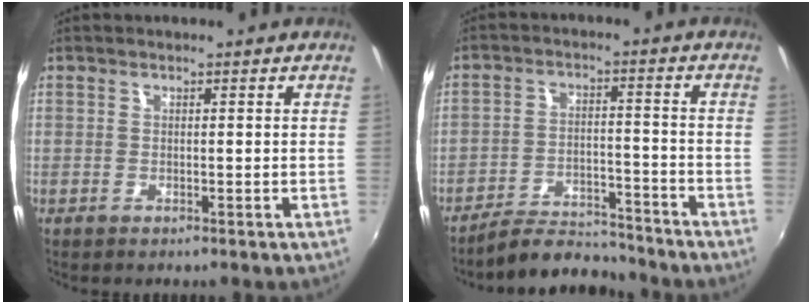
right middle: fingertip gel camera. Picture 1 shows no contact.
{"total": 9.2, "force": [-8.9, 1.9, 1.8], "torque": [-0.052, 0.008, -0.136]}